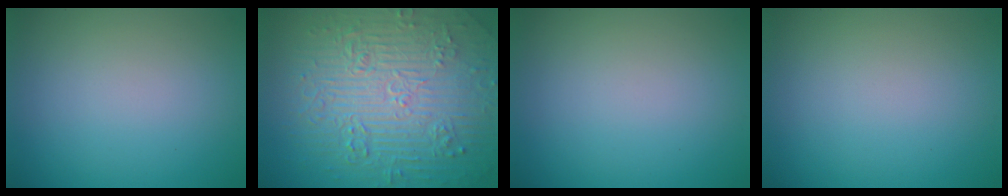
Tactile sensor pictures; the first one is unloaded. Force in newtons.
{"total": 11.0, "press": 7.5, "slide": 8.1}
{"total": 0.0}
{"total": 0.0}